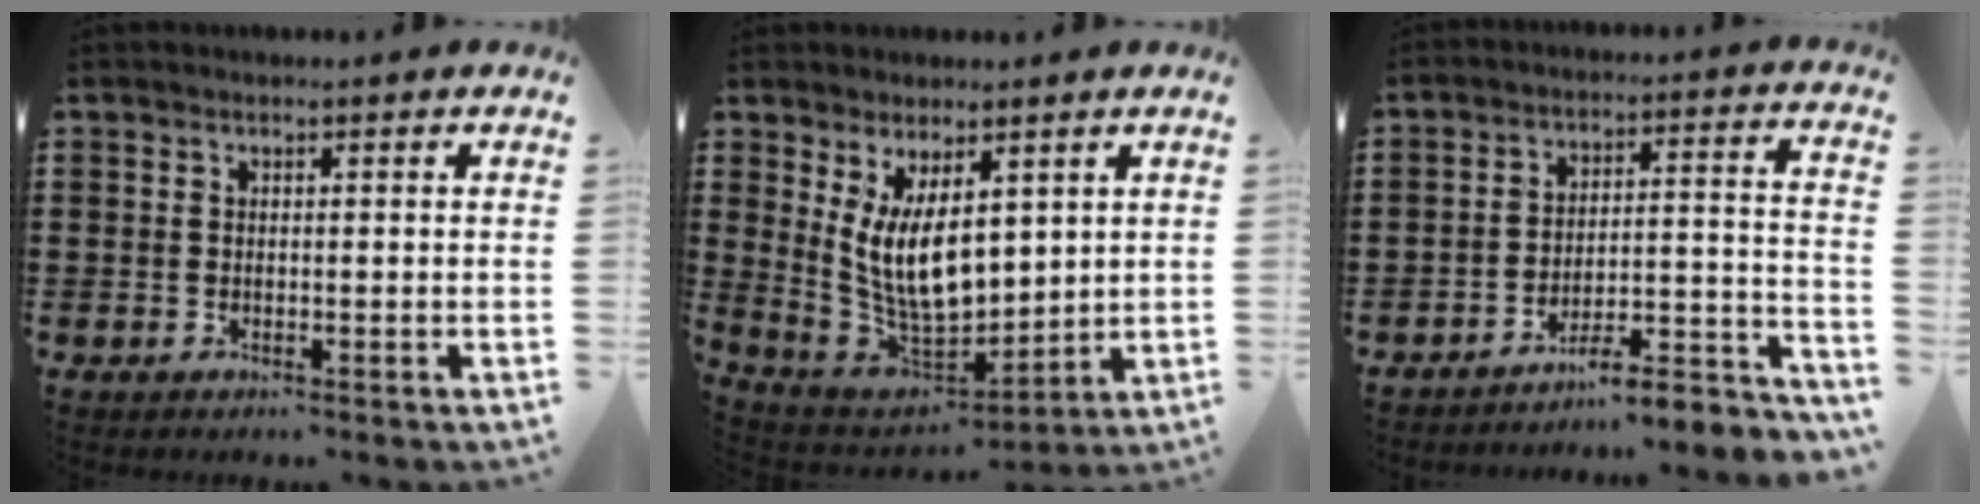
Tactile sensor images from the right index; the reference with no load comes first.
{"total": 8.7, "force": [2.8, 4.4, 7.1], "torque": [-0.169, -0.020, 0.049]}
{"total": 6.3, "force": [-5.8, 0.5, 2.5], "torque": [-0.036, -0.007, -0.115]}